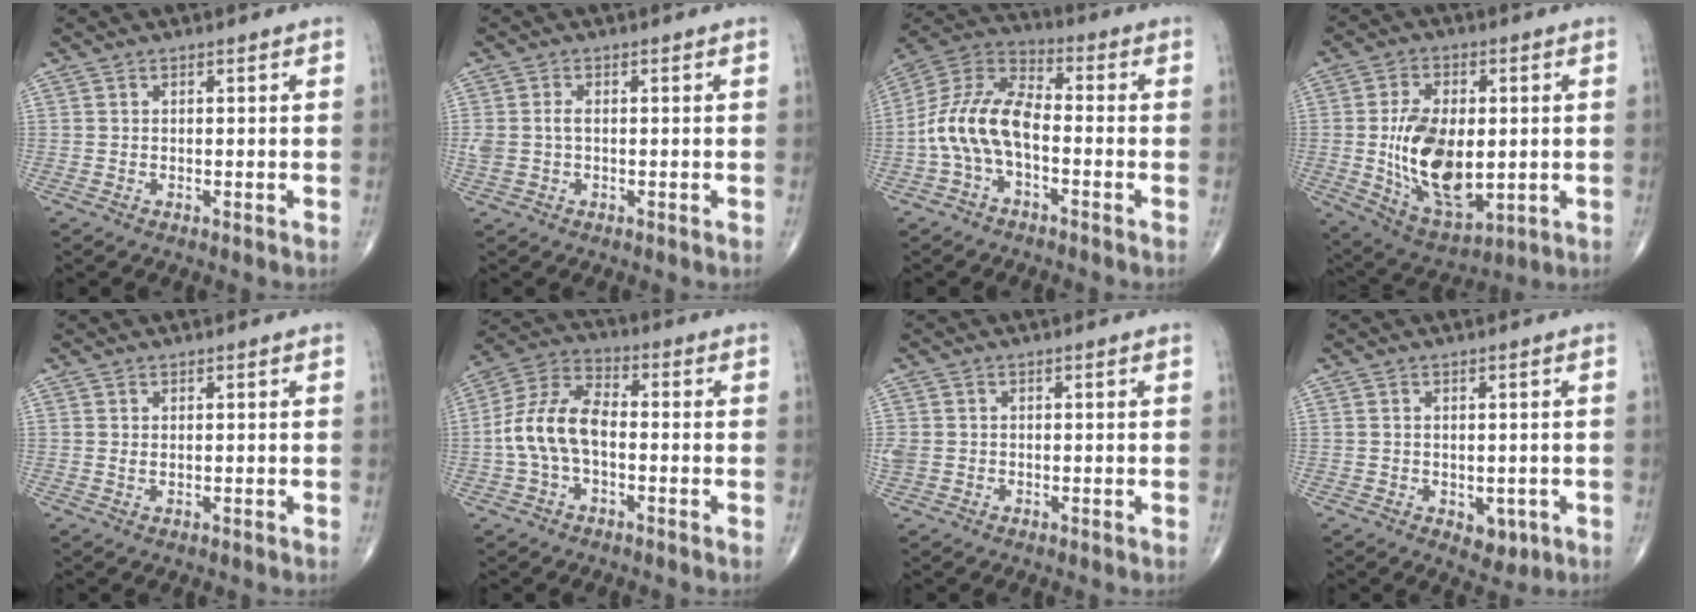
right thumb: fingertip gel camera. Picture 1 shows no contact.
{"total": 3.1, "force": [0.1, 2.0, 2.4], "torque": [-0.067, 0.007, 0.001]}
{"total": 12.8, "force": [-2.7, 7.0, 10.3], "torque": [-0.202, 0.041, -0.061]}
{"total": 17.4, "force": [-0.6, 9.8, 14.4], "torque": [-0.238, -0.012, 0.006]}
{"total": 0.6, "force": [0.2, 0.2, 0.5], "torque": [-0.009, 0.002, 0.005]}
{"total": 11.3, "force": [-1.5, 6.5, 9.1], "torque": [-0.182, 0.038, -0.037]}
{"total": 2.5, "force": [-0.1, 2.2, 1.2], "torque": [-0.034, 0.005, 0.001]}
{"total": 3.6, "force": [-0.9, 2.5, 2.4], "torque": [-0.014, -0.003, -0.002]}